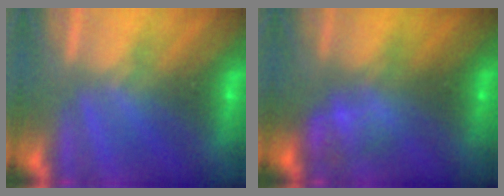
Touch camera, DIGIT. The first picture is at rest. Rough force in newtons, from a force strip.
{"total": 2.3}